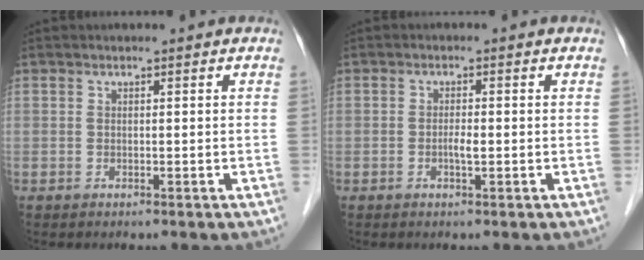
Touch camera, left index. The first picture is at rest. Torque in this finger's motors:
{"motor_torque": [0.43, 0.38, 0.05, 0.01]}